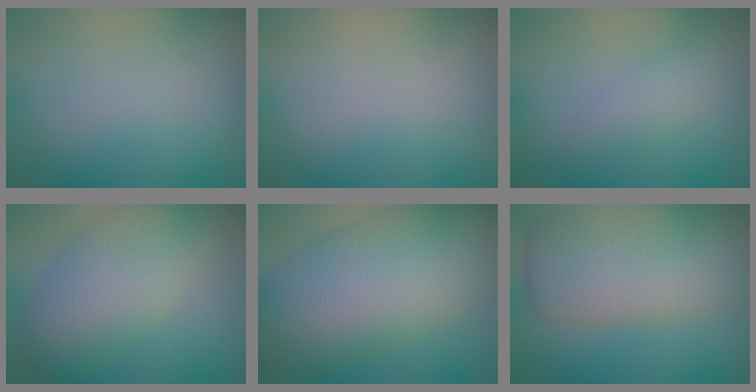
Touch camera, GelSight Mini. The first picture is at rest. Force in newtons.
{"total": 0.0}
{"total": 1.5, "press": 1.5, "slide": 0.1}
{"total": 7.1, "press": 7.1, "slide": 0.6}
{"total": 12.3, "press": 12.3, "slide": 0.4}
{"total": 8.0, "press": 8.0, "slide": 0.5}